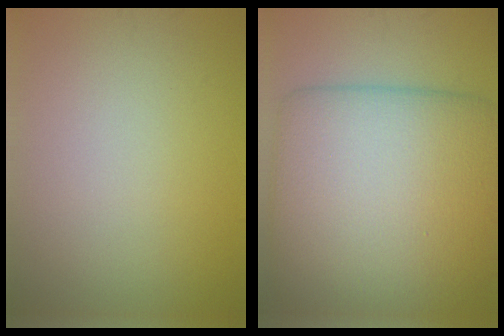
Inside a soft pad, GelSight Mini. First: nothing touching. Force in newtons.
{"total": 14.4, "press": 14.4, "slide": 0.5}